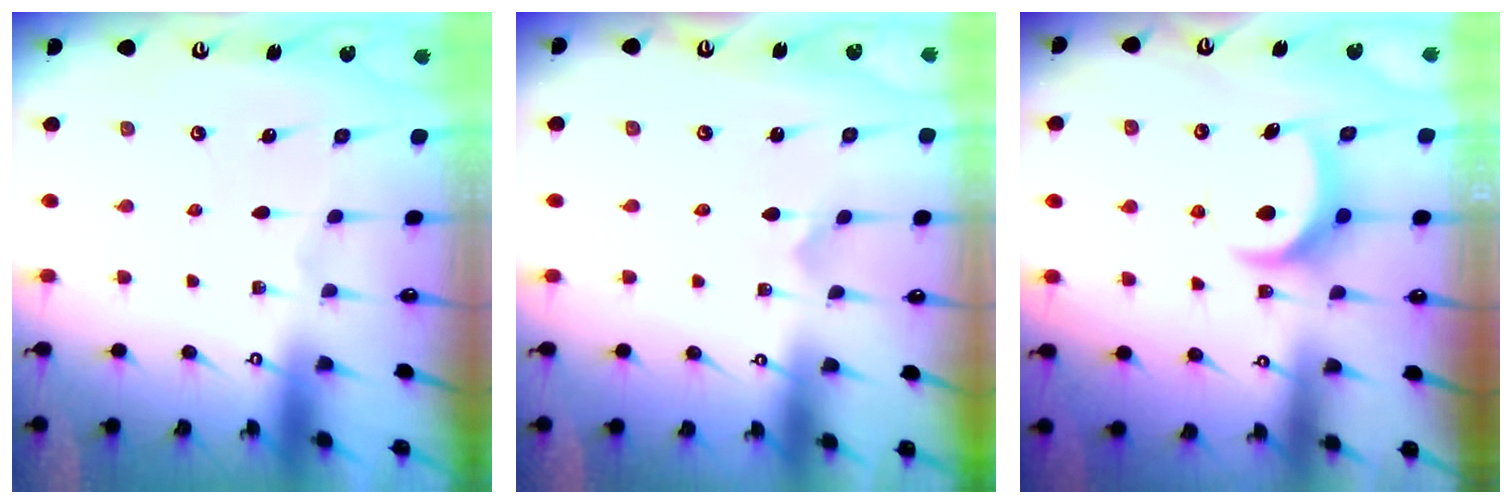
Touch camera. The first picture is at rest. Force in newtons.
{"total": 0.6, "press": 0.6, "slide": 0.0}
{"total": 8.1, "press": 8.0, "slide": 0.9}